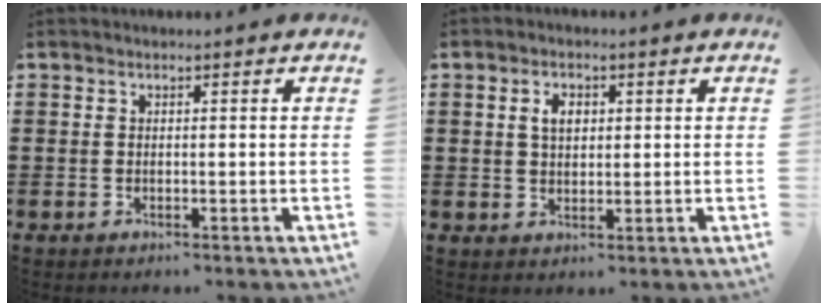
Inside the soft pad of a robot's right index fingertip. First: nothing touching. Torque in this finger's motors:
{"motor_torque": [0.12, -0.05, 0.09, 0.07]}